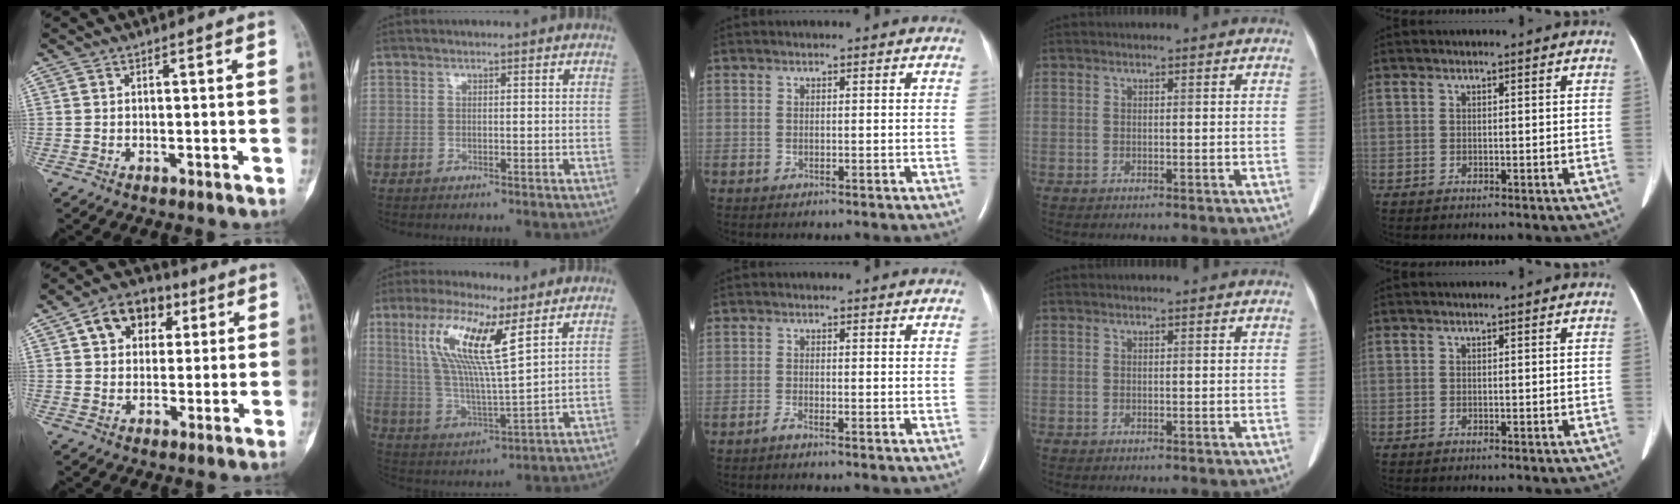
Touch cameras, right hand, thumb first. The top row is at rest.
{"thumb": {"total": 10.9, "force": [4.0, 8.1, 6.1], "torque": [-0.060, 0.003, 0.059]}, "index": {"total": 12.8, "force": [5.9, 1.2, 11.3], "torque": [-0.237, 0.002, 0.115]}, "middle": {"total": 0.9, "force": [-0.8, -0.1, 0.4], "torque": [-0.012, -0.001, -0.015]}}